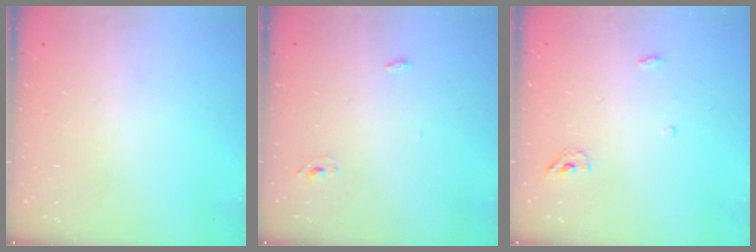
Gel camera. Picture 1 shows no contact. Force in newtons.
{"total": 3.0, "press": 2.8, "slide": 1.1}
{"total": 3.8, "press": 3.6, "slide": 1.3}